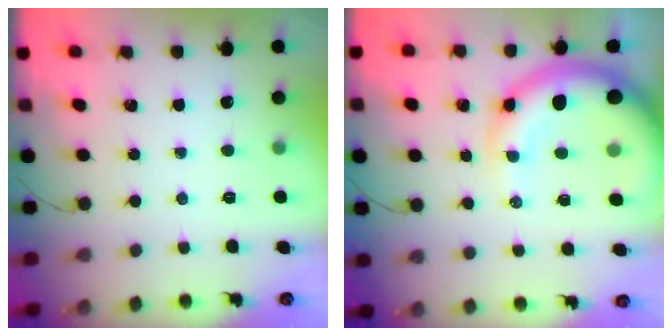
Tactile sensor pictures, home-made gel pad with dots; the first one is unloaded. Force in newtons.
{"total": 12.6, "press": 12.1, "slide": 3.4}